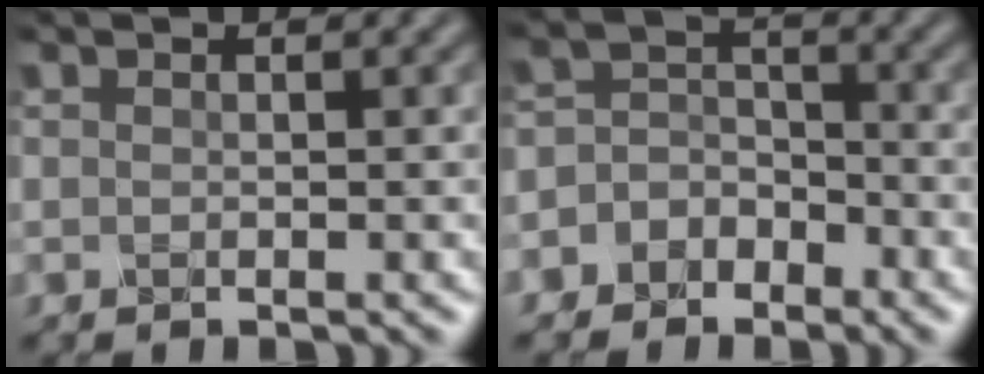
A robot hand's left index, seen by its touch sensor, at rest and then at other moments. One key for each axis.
{"total": 4.6, "fx": -2.8, "fy": 3.6, "fz": 0.6, "tx": 0.024, "ty": 0.007, "tz": -0.069}